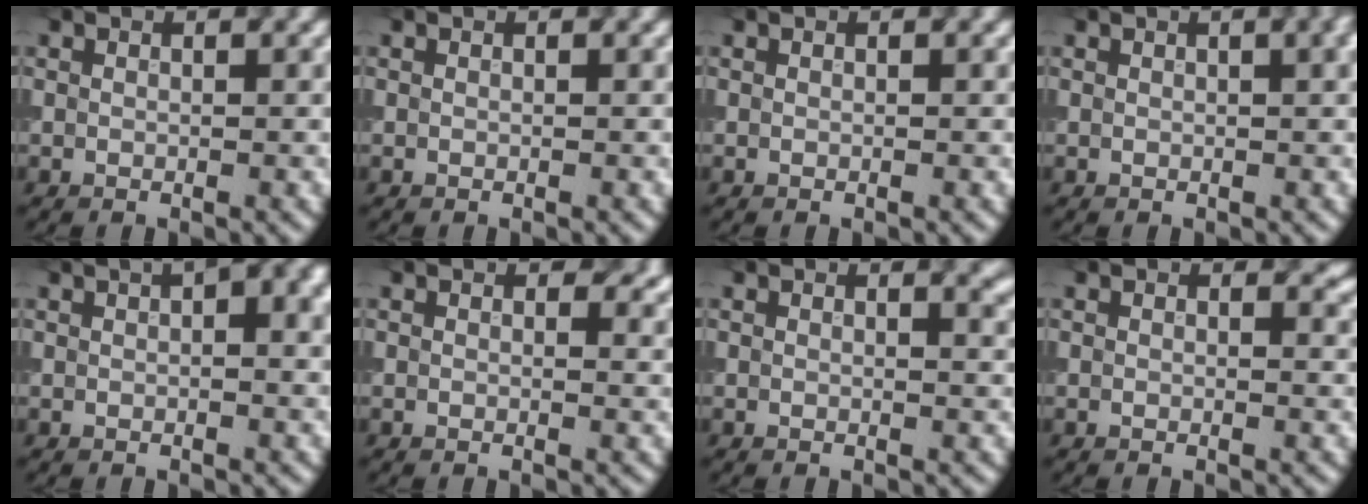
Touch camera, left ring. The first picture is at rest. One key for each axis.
{"total": 0.0}
{"total": 0.0}
{"total": 3.1, "fx": 1.2, "fy": 1.3, "fz": 2.5, "tx": -0.012, "ty": 0.011, "tz": 0.008}
{"total": 6.2, "fx": 2.4, "fy": 2.5, "fz": 5.1, "tx": -0.045, "ty": 0.019, "tz": 0.024}
{"total": 1.7, "fx": 0.9, "fy": 1.0, "fz": 1.1, "tx": -0.010, "ty": -0.006, "tz": 0.013}
{"total": 1.9, "fx": 1.4, "fy": 0.7, "fz": 1.1, "tx": -0.001, "ty": 0.002, "tz": 0.014}
{"total": 0.8, "fx": 0.6, "fy": 0.3, "fz": 0.5, "tx": -0.003, "ty": -0.004, "tz": 0.010}